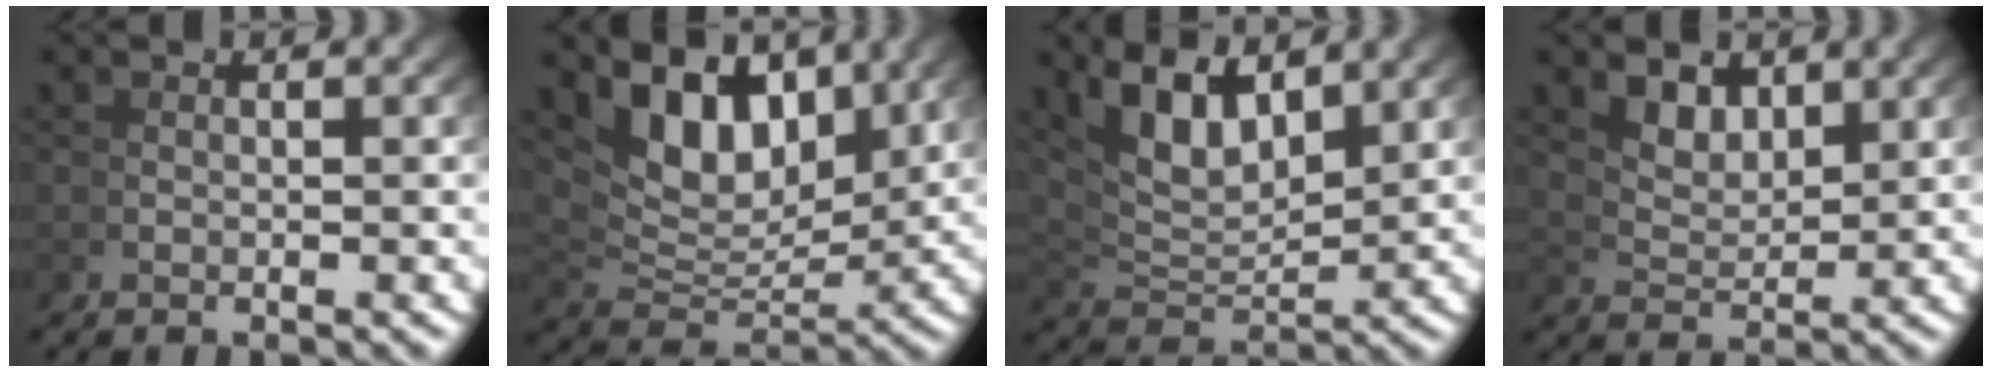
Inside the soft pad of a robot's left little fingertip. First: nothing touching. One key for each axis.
{"total": 10.1, "fx": 3.8, "fy": 6.3, "fz": 6.9, "tx": -0.127, "ty": -0.011, "tz": 0.069}
{"total": 6.8, "fx": 2.9, "fy": 3.6, "fz": 5.0, "tx": -0.094, "ty": -0.016, "tz": 0.066}
{"total": 3.3, "fx": 2.3, "fy": 1.4, "fz": 1.9, "tx": -0.035, "ty": -0.007, "tz": 0.049}